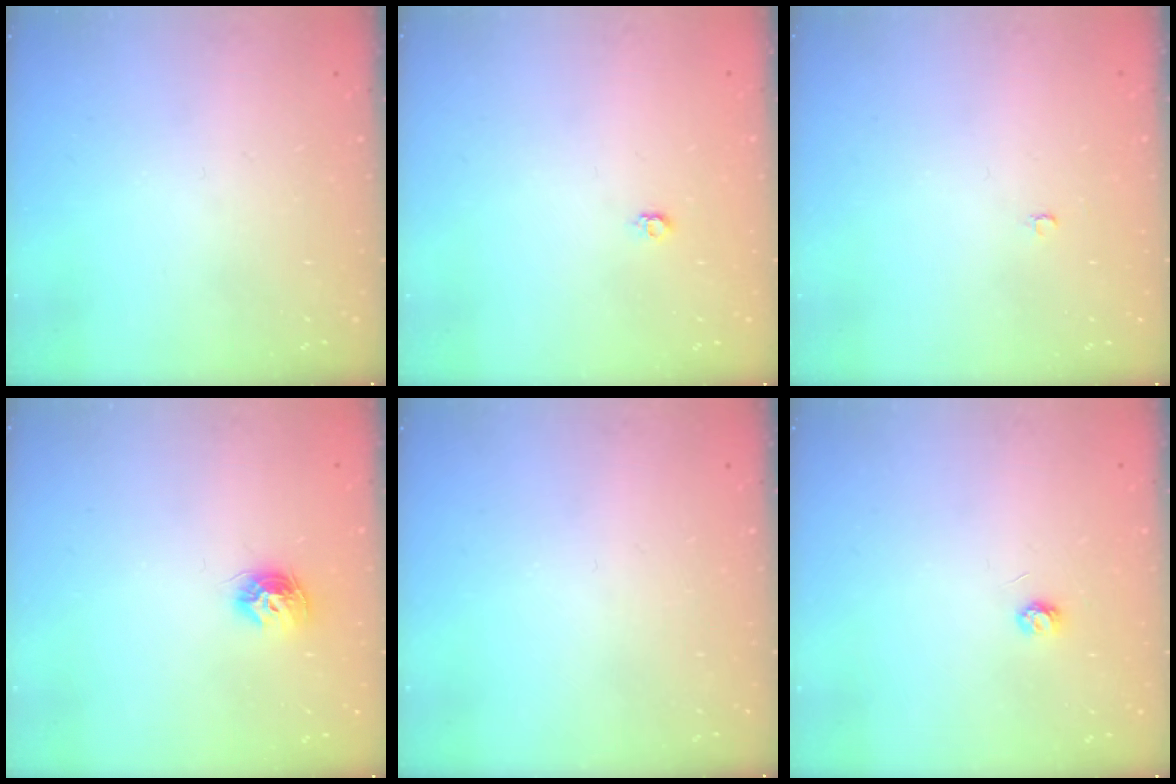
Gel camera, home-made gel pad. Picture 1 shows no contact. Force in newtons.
{"total": 3.7, "press": 3.7, "slide": 0.4}
{"total": 2.1, "press": 2.1, "slide": 0.2}
{"total": 8.3, "press": 8.3, "slide": 0.2}
{"total": 0.0}
{"total": 3.3, "press": 3.3, "slide": 0.2}